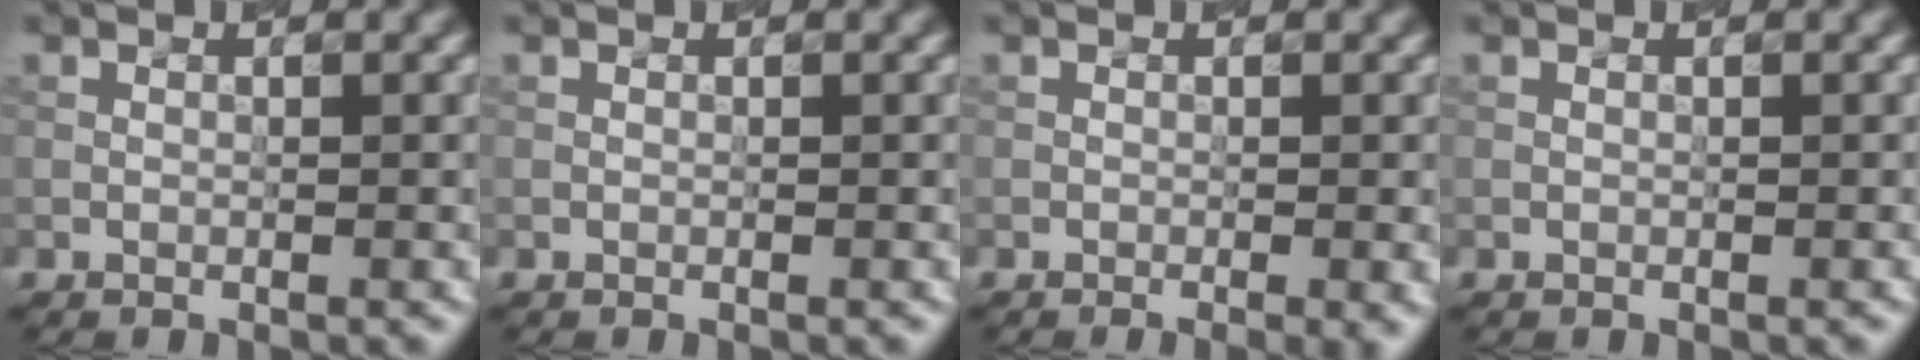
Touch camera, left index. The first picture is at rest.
{"total": 0.0}
{"total": 2.0, "force": [-0.5, 0.6, 1.8], "torque": [-0.015, 0.002, -0.007]}
{"total": 0.0}